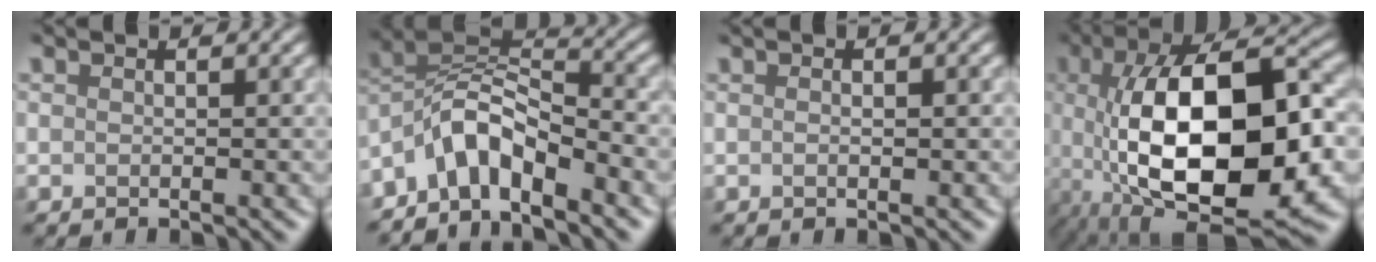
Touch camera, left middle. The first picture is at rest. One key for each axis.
{"total": 5.8, "fx": -4.0, "fy": 2.1, "fz": 3.7, "tx": -0.063, "ty": 0.012, "tz": -0.081}
{"total": 1.0, "fx": 0.2, "fy": 0.5, "fz": 0.9, "tx": 0.002, "ty": 0.006, "tz": -0.006}
{"total": 15.7, "fx": -1.8, "fy": 7.2, "fz": 13.8, "tx": -0.247, "ty": -0.008, "tz": -0.020}